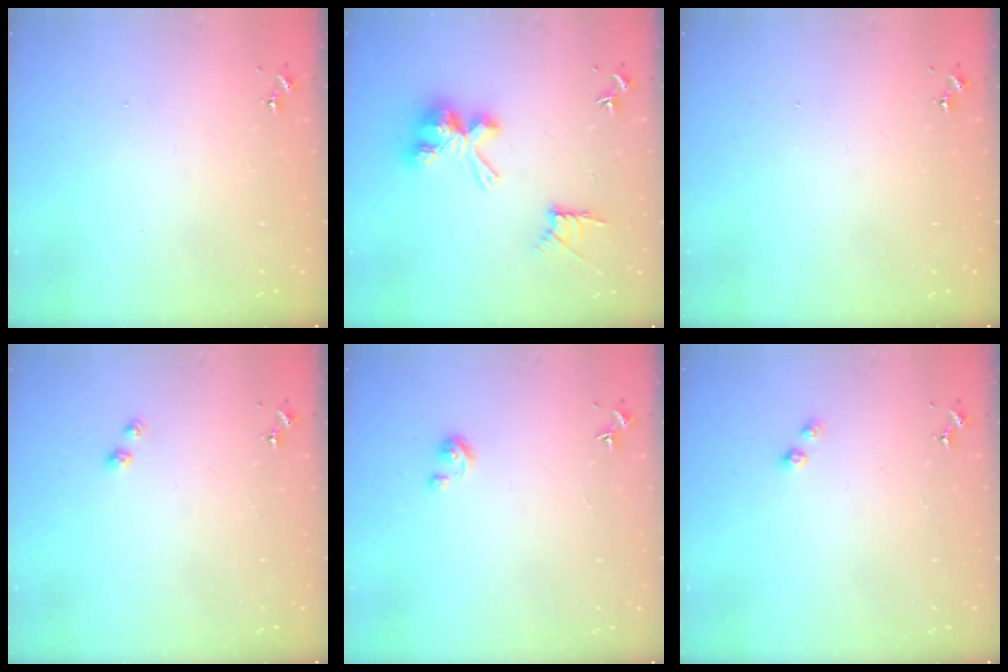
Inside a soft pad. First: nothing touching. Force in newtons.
{"total": 12.7, "press": 12.7, "slide": 0.4}
{"total": 0.0}
{"total": 2.3, "press": 2.3, "slide": 0.3}
{"total": 2.7, "press": 2.6, "slide": 0.3}
{"total": 3.1, "press": 3.0, "slide": 0.7}